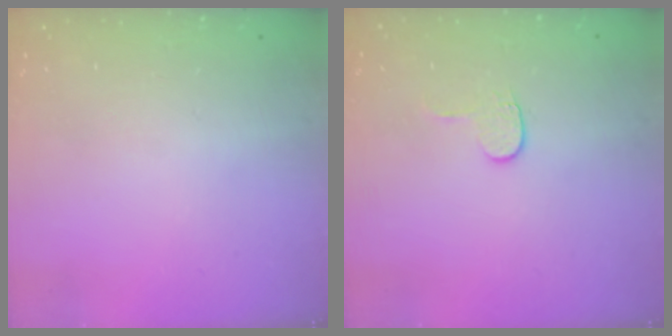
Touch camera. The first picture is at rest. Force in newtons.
{"total": 3.4, "press": 3.4, "slide": 0.4}